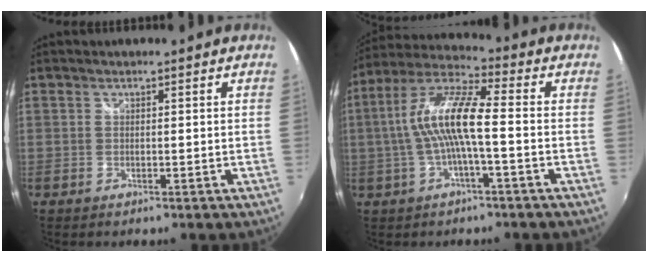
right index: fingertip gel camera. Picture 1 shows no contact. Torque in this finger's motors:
{"motor_torque": [1.74, -0.28, 1.05, 0.21]}